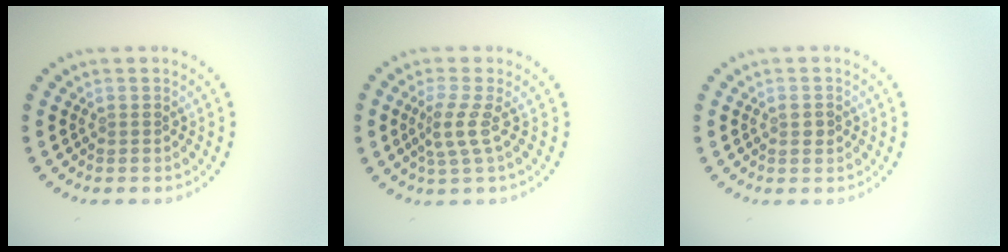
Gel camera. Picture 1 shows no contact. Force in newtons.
{"total": 2.2, "press": 1.5, "slide": 1.7}
{"total": 1.1, "press": 1.1, "slide": 0.1}